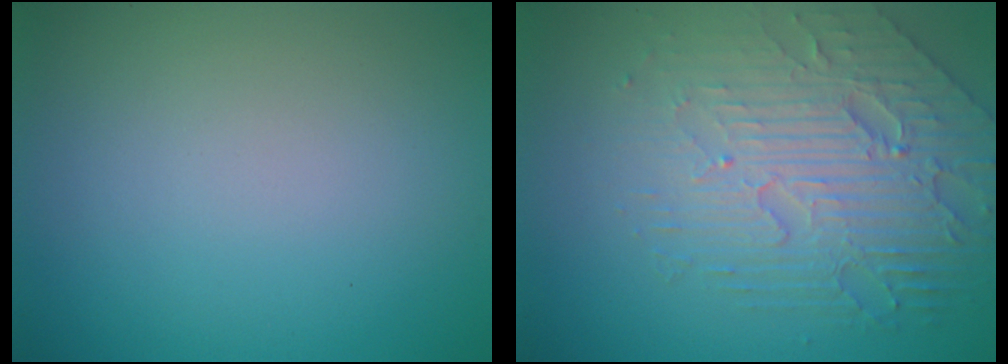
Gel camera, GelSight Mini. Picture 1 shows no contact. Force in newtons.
{"total": 6.8, "press": 4.9, "slide": 4.7}